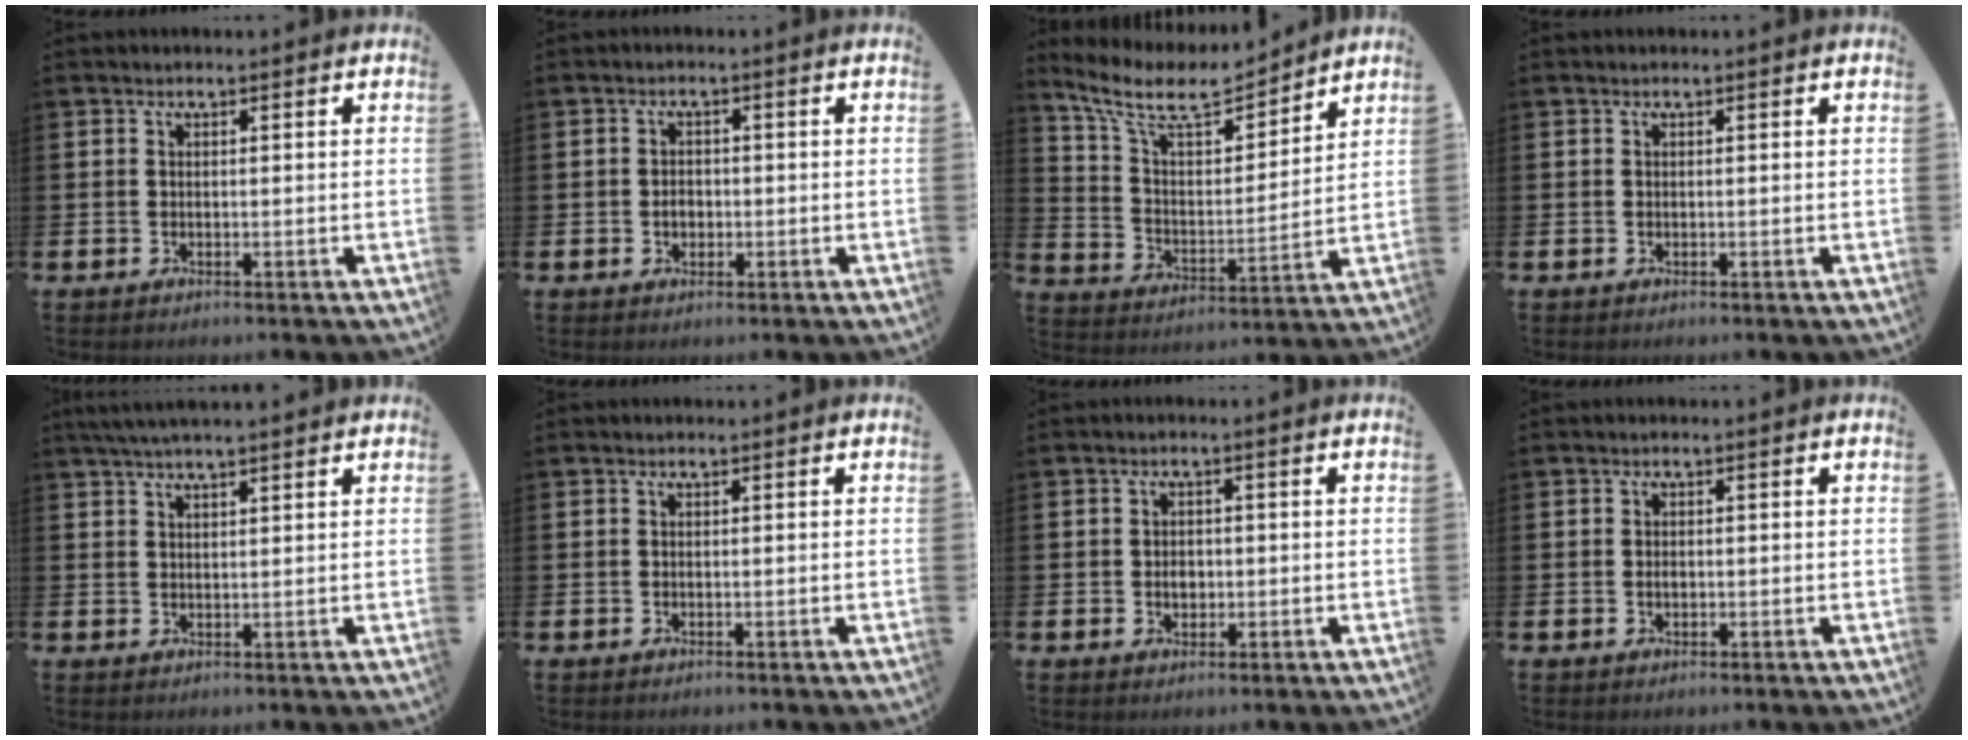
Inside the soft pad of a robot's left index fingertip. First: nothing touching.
{"total": 1.9, "force": [-0.3, 1.5, 1.1], "torque": [-0.012, 0.002, -0.011]}
{"total": 9.6, "force": [8.4, 2.8, 3.6], "torque": [-0.116, -0.054, 0.148]}
{"total": 0.0}
{"total": 3.2, "force": [2.8, 0.2, 1.6], "torque": [-0.035, -0.002, 0.051]}
{"total": 0.0}
{"total": 2.1, "force": [-0.2, 1.6, 1.4], "torque": [-0.009, 0.000, -0.010]}
{"total": 0.9, "force": [-0.1, 0.6, 0.7], "torque": [-0.011, 0.003, -0.004]}